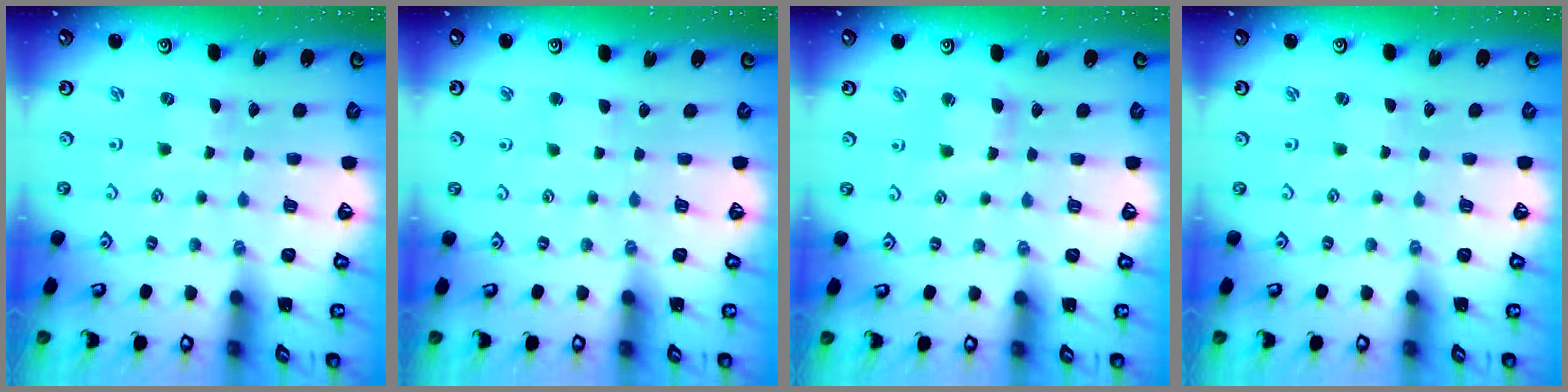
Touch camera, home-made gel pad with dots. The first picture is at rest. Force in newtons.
{"total": 2.7, "press": 2.7, "slide": 0.3}
{"total": 4.3, "press": 4.2, "slide": 0.6}
{"total": 0.0}